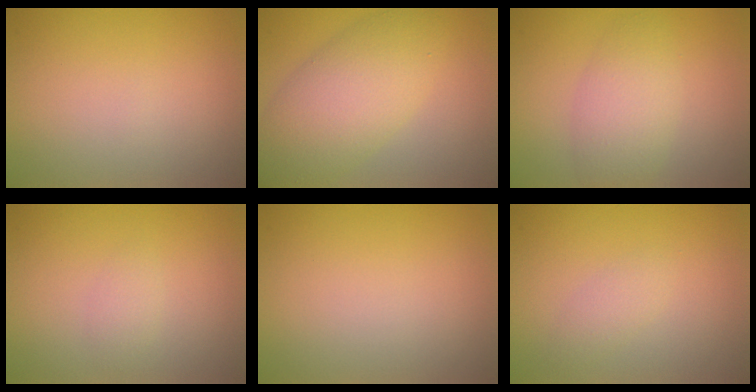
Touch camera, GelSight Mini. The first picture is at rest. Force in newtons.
{"total": 6.7, "press": 6.7, "slide": 0.5}
{"total": 2.4, "press": 2.4, "slide": 0.2}
{"total": 1.0, "press": 1.0, "slide": 0.1}
{"total": 0.0}
{"total": 1.3, "press": 1.3, "slide": 0.1}